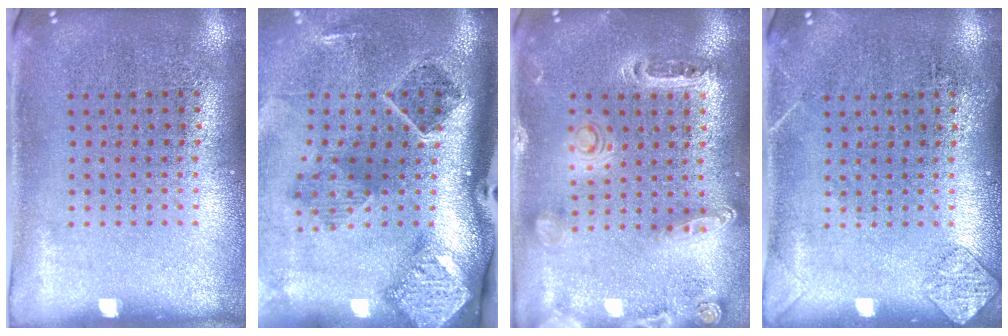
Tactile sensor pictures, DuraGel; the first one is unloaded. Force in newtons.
{"total": 2.9, "press": 1.9, "slide": 2.2}
{"total": 1.3, "press": 1.3, "slide": 0.2}
{"total": 1.3, "press": 1.3, "slide": 0.1}